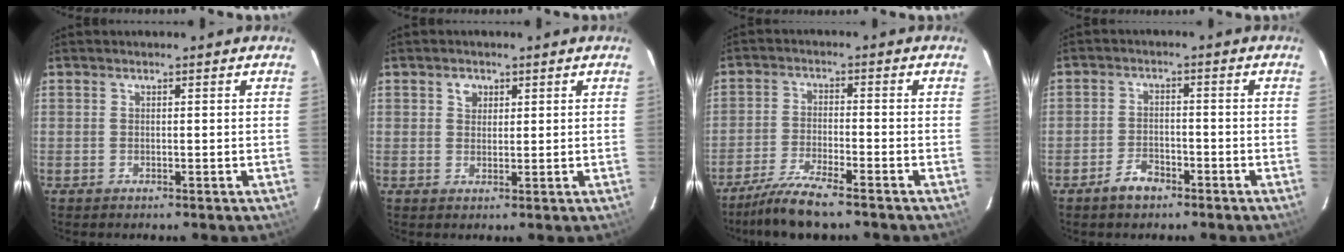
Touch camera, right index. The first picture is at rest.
{"total": 2.3, "force": [1.0, 1.9, 0.7], "torque": [-0.007, 0.008, 0.018]}
{"total": 9.1, "force": [-7.8, 0.6, 4.6], "torque": [-0.109, -0.010, -0.143]}
{"total": 4.2, "force": [-3.0, 2.4, 1.6], "torque": [-0.041, 0.009, -0.049]}